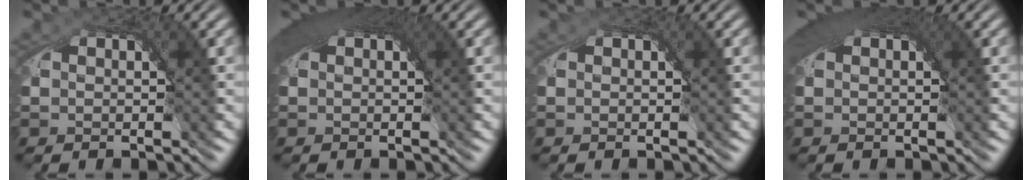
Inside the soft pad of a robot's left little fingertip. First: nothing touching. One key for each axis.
{"total": 4.2, "fx": 1.4, "fy": 1.4, "fz": 3.7, "tx": -0.045, "ty": 0.010, "tz": 0.017}
{"total": 0.0}
{"total": 3.8, "fx": 1.4, "fy": 1.2, "fz": 3.3, "tx": -0.038, "ty": 0.010, "tz": 0.017}